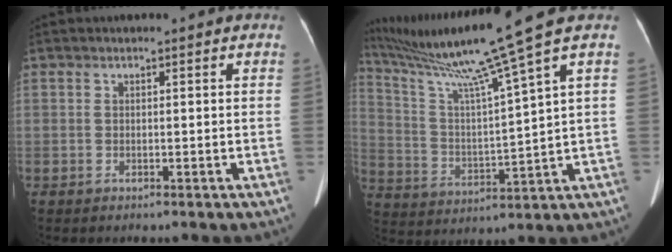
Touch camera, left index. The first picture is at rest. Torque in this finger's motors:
{"motor_torque": [-0.27, -0.34, -0.10, 0.06]}